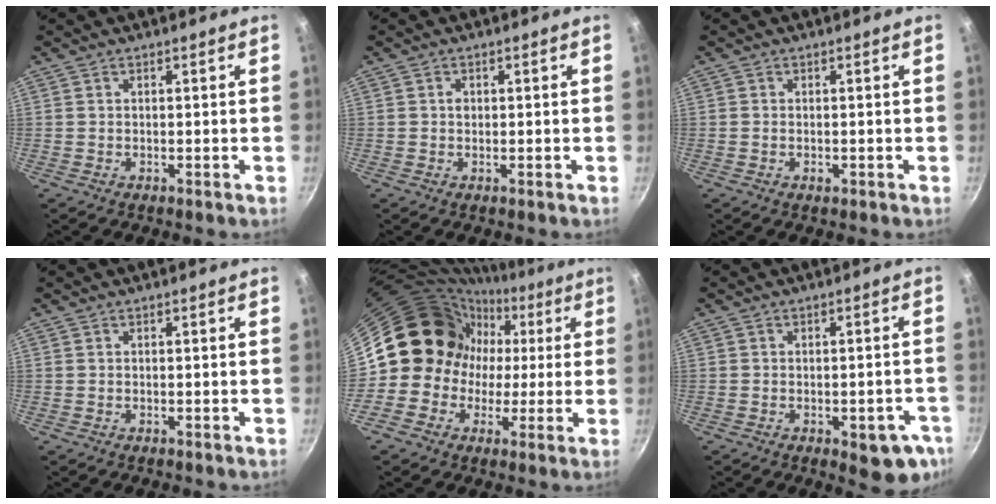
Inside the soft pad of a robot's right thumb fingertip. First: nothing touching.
{"total": 1.1, "force": [0.2, 0.9, 0.5], "torque": [-0.006, 0.002, 0.002]}
{"total": 1.0, "force": [-0.3, 0.6, 0.6], "torque": [-0.010, 0.000, -0.007]}
{"total": 0.0}
{"total": 14.9, "force": [0.9, 14.1, 4.8], "torque": [-0.017, 0.030, -0.001]}
{"total": 8.9, "force": [-3.4, 4.2, 7.0], "torque": [-0.047, 0.014, -0.039]}